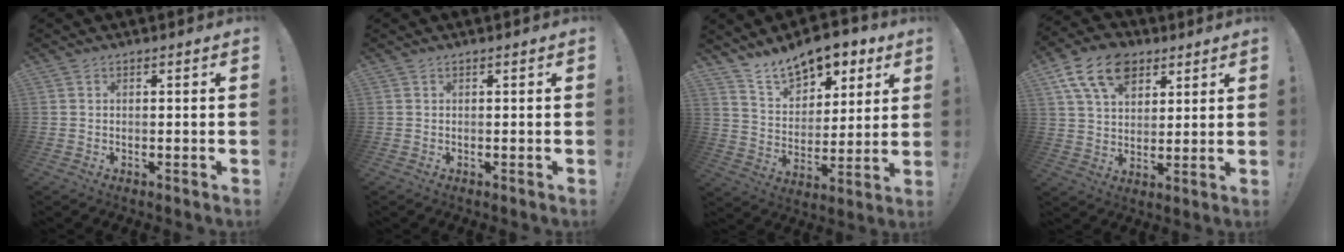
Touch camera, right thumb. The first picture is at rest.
{"total": 0.0}
{"total": 13.0, "force": [10.4, 6.0, 5.0], "torque": [-0.079, -0.073, 0.189]}
{"total": 15.2, "force": [7.8, 10.2, 8.2], "torque": [-0.132, -0.030, 0.146]}